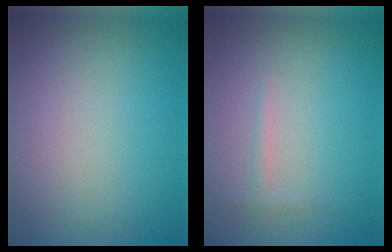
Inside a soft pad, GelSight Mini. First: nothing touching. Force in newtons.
{"total": 0.8, "press": 0.8, "slide": 0.0}